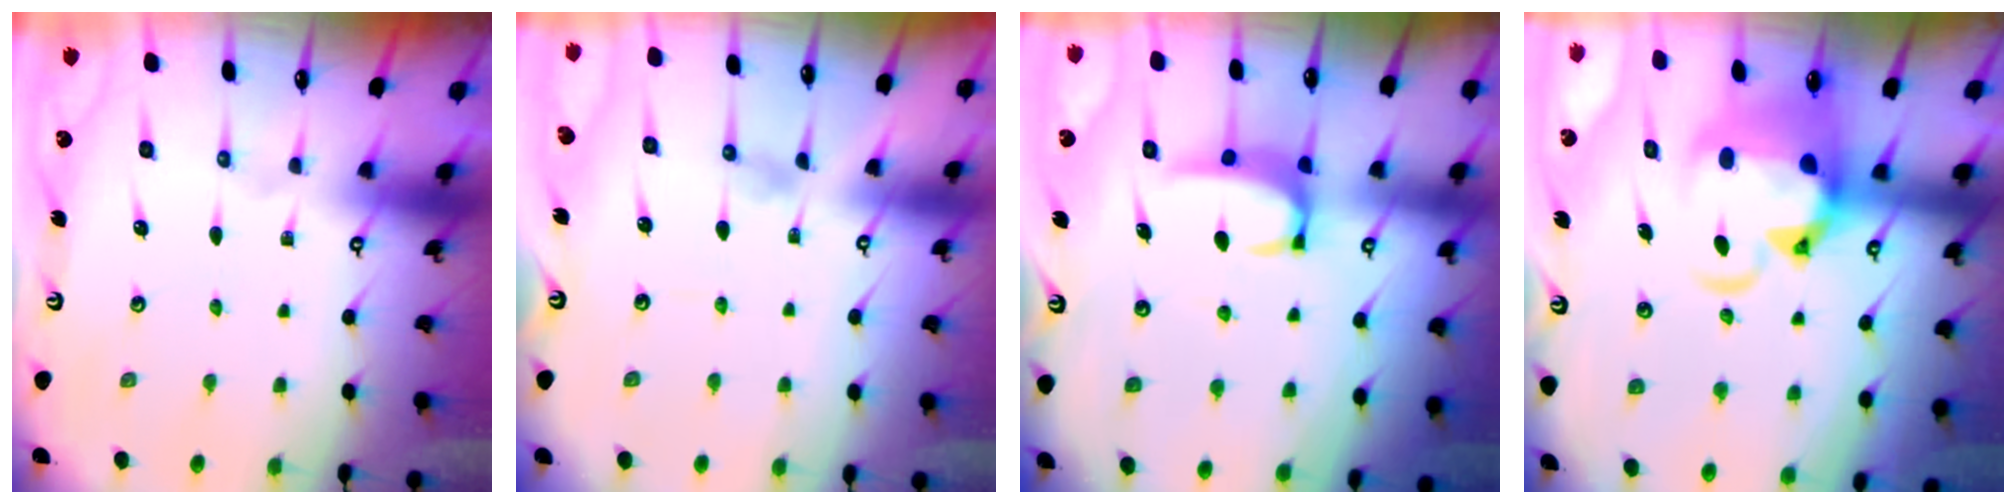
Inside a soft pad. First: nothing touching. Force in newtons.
{"total": 0.9, "press": 0.9, "slide": 0.3}
{"total": 3.2, "press": 3.2, "slide": 0.6}
{"total": 6.0, "press": 5.7, "slide": 1.8}